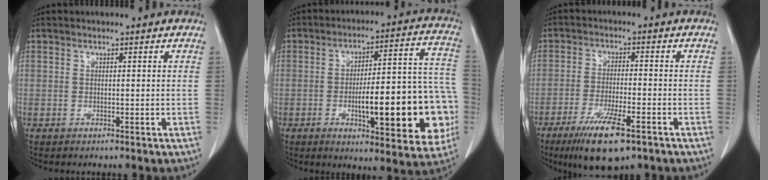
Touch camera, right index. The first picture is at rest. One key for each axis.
{"total": 20.8, "fx": -5.0, "fy": 4.8, "fz": 19.6, "tx": -0.198, "ty": 0.033, "tz": -0.054}
{"total": 10.0, "fx": -6.1, "fy": 1.8, "fz": 7.7, "tx": -0.140, "ty": -0.022, "tz": -0.099}